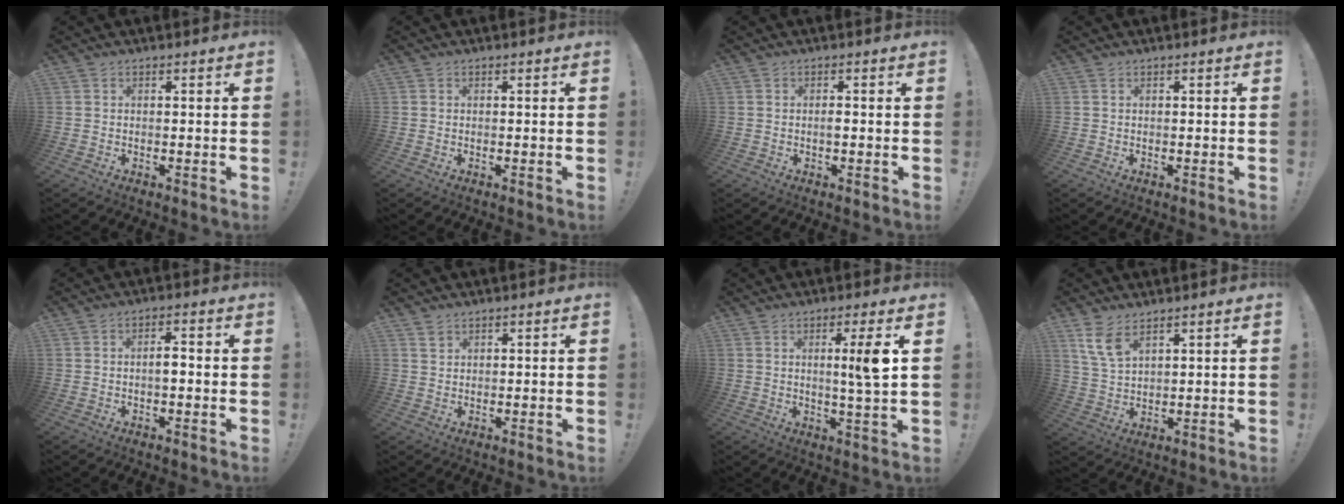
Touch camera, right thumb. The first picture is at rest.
{"total": 0.0}
{"total": 1.2, "force": [-0.4, 0.9, 0.7], "torque": [-0.005, 0.000, -0.009]}
{"total": 0.0}
{"total": 3.4, "force": [-0.7, 1.3, 3.0], "torque": [-0.048, 0.009, -0.015]}
{"total": 1.9, "force": [1.4, 1.2, 0.4], "torque": [0.006, -0.010, 0.025]}
{"total": 7.5, "force": [1.6, -0.9, 7.3], "torque": [-0.108, -0.014, 0.012]}
{"total": 6.9, "force": [4.6, 2.7, 4.3], "torque": [-0.075, -0.023, 0.088]}